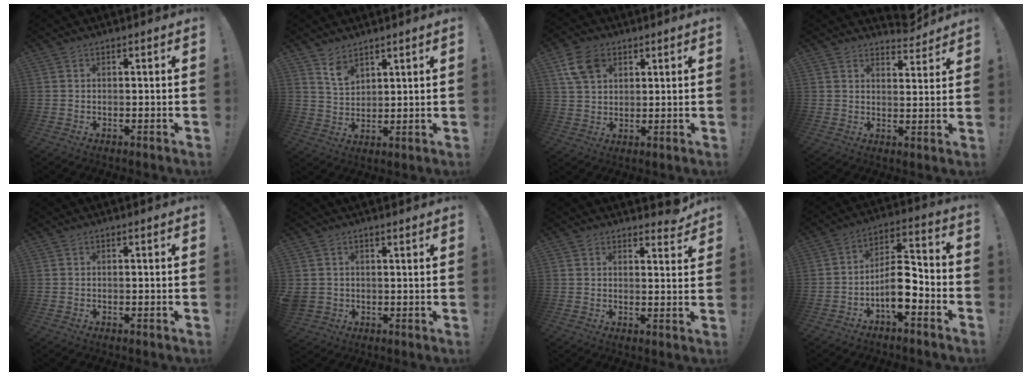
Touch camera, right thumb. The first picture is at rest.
{"total": 6.5, "force": [4.9, 3.6, 2.3], "torque": [-0.032, -0.034, 0.091]}
{"total": 10.1, "force": [4.8, 7.3, 5.1], "torque": [-0.090, -0.010, 0.094]}
{"total": 5.8, "force": [5.3, 1.8, 1.3], "torque": [-0.007, -0.042, 0.095]}
{"total": 0.0}
{"total": 3.6, "force": [2.1, 2.9, 0.4], "torque": [-0.004, -0.012, 0.043]}
{"total": 4.0, "force": [3.4, 1.8, 1.2], "torque": [-0.003, -0.024, 0.061]}
{"total": 11.0, "force": [-4.9, 4.6, 8.8], "torque": [-0.148, 0.021, -0.086]}